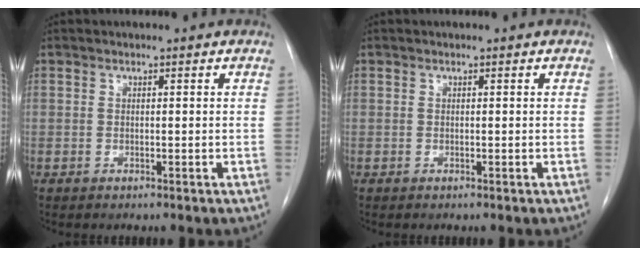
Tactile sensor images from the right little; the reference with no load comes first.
{"total": 0.0}